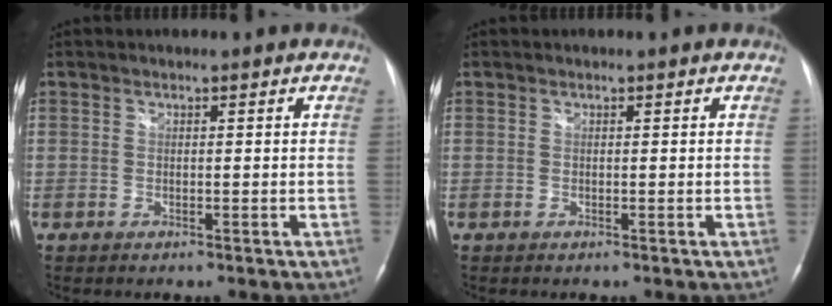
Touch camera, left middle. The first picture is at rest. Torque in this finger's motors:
{"motor_torque": [-0.06, -0.01, 0.07, 0.00]}